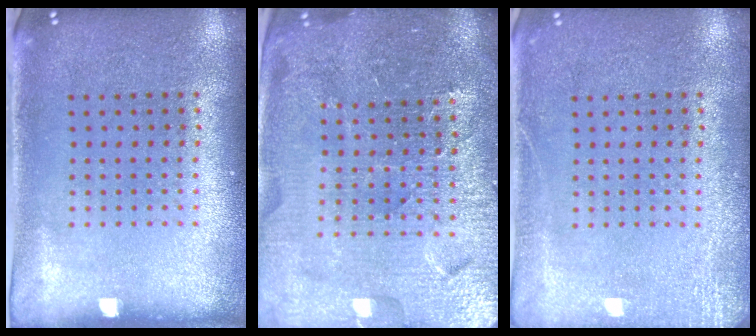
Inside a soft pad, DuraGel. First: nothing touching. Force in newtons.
{"total": 5.0, "press": 4.7, "slide": 1.8}
{"total": 2.5, "press": 2.4, "slide": 0.3}